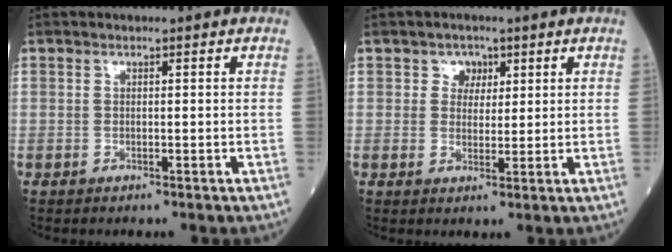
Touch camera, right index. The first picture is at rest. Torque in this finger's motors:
{"motor_torque": [0.01, 0.01, 0.00, 0.01]}